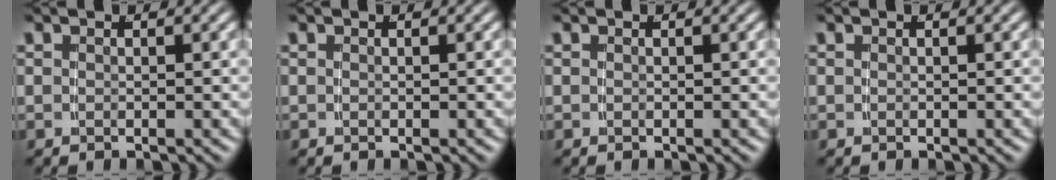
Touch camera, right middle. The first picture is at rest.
{"total": 0.0}
{"total": 0.0}
{"total": 0.0}